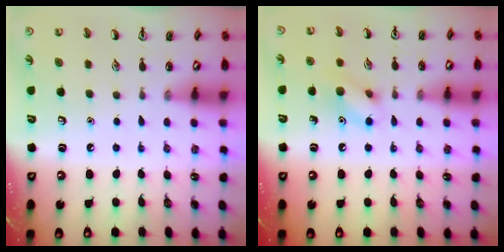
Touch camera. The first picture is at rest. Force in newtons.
{"total": 9.0, "press": 8.9, "slide": 0.6}